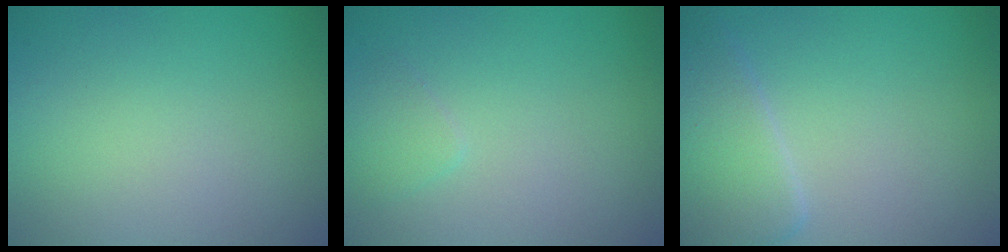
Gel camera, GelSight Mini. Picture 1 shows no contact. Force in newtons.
{"total": 1.1, "press": 1.1, "slide": 0.0}
{"total": 4.4, "press": 4.4, "slide": 0.1}